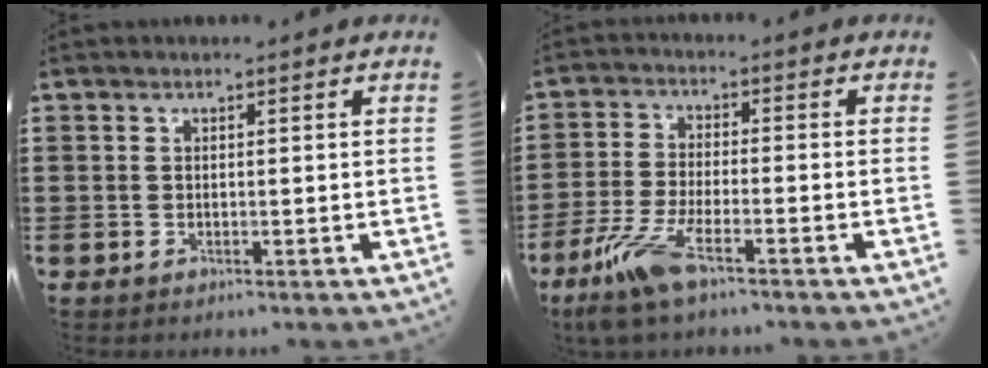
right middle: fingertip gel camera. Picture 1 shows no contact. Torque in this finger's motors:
{"motor_torque": [1.29, -0.85, 0.32, 0.16]}